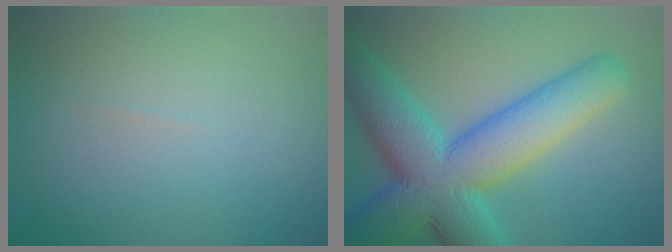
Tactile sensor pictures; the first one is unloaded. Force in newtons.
{"total": 11.7, "press": 11.7, "slide": 0.3}